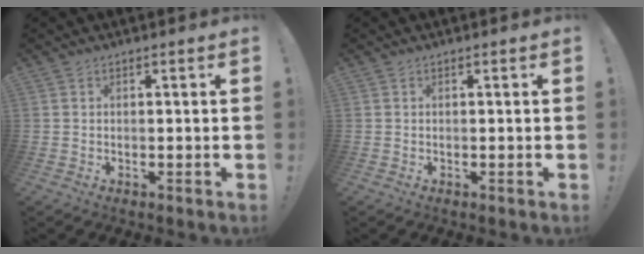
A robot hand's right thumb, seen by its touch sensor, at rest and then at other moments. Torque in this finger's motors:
{"motor_torque": [-0.14, 0.14, 0.00, 0.00, 0.02]}